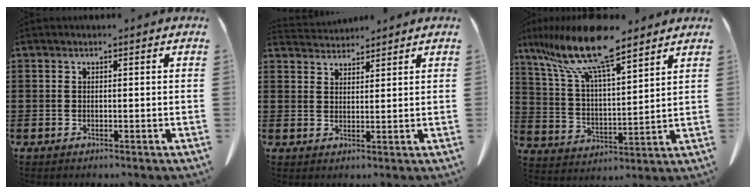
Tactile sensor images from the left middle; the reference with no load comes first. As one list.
[{"total": 2.9, "force": [2.9, 0.3, -0.1], "torque": [-0.007, -0.007, 0.056]}, {"total": 12.2, "force": [9.4, 1.5, 7.7], "torque": [-0.190, -0.045, 0.158]}]